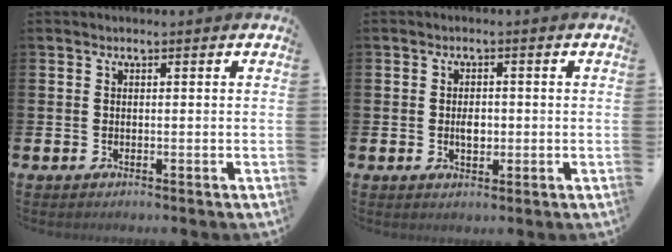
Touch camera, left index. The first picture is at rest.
{"total": 2.3, "force": [-0.1, 1.4, 1.8], "torque": [-0.013, -0.003, -0.008]}